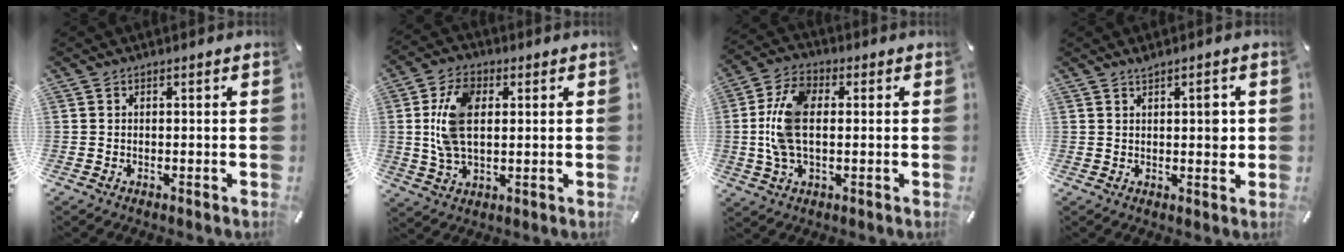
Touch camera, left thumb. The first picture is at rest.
{"total": 11.6, "force": [1.9, 7.3, 8.8], "torque": [-0.202, 0.006, 0.033]}
{"total": 11.4, "force": [0.4, 6.5, 9.4], "torque": [-0.212, 0.000, 0.007]}
{"total": 3.9, "force": [0.9, 1.5, 3.5], "torque": [-0.036, -0.010, 0.008]}